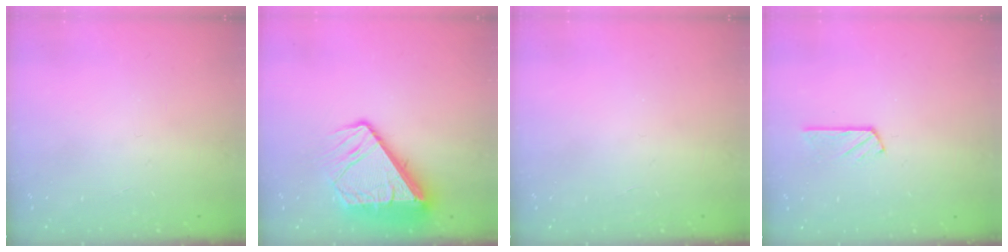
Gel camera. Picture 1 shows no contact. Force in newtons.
{"total": 11.7, "press": 11.6, "slide": 1.2}
{"total": 0.0}
{"total": 3.4, "press": 3.4, "slide": 0.4}